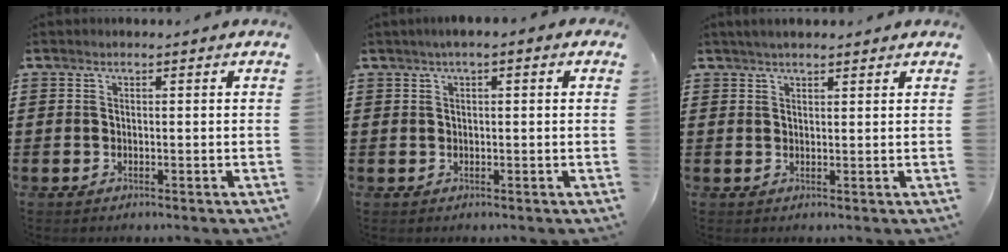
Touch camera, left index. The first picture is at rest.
{"total": 1.4, "force": [0.2, 0.3, 1.4], "torque": [-0.025, 0.001, 0.003]}
{"total": 2.0, "force": [1.7, 0.4, 0.9], "torque": [-0.019, 0.006, 0.033]}